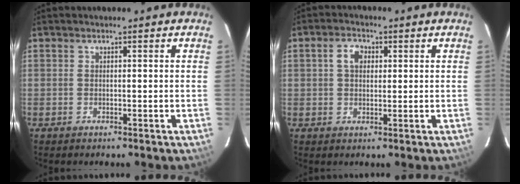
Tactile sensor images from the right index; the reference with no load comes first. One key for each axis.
{"total": 3.8, "fx": 1.0, "fy": 2.7, "fz": 2.5, "tx": -0.044, "ty": 0.014, "tz": 0.017}